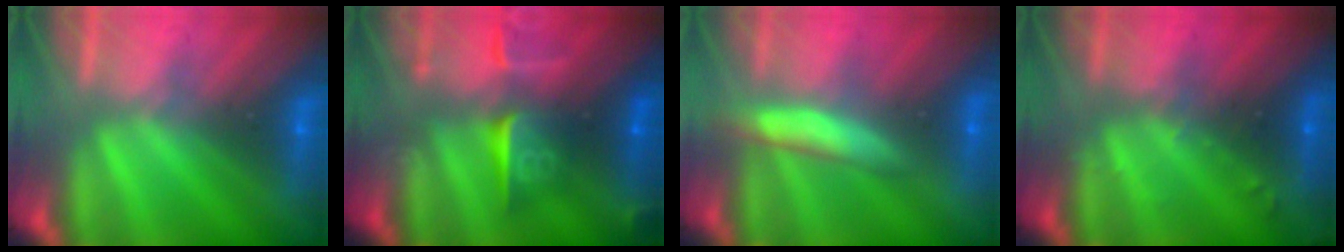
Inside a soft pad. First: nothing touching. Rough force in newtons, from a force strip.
{"total": 8.9}
{"total": 9.1}
{"total": 2.9}